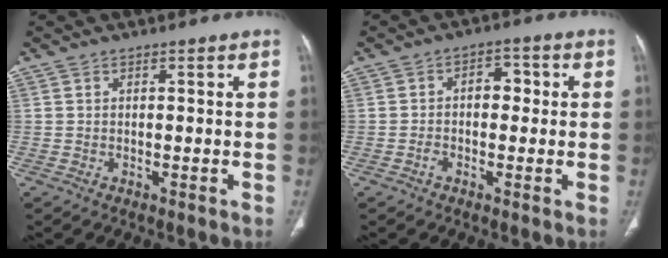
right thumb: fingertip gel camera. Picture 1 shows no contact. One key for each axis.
{"total": 4.5, "fx": -0.1, "fy": 3.2, "fz": 3.3, "tx": -0.030, "ty": 0.022, "tz": -0.009}